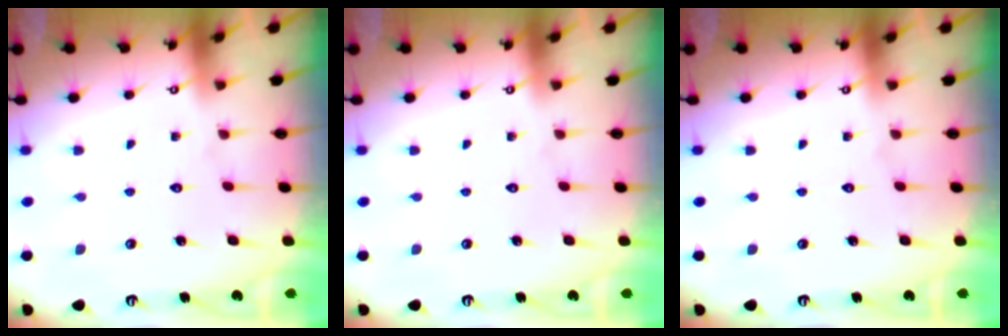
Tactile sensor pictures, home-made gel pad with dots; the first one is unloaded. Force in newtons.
{"total": 0.0}
{"total": 0.0}